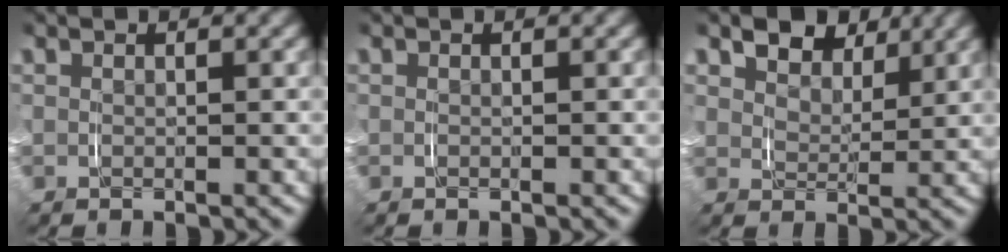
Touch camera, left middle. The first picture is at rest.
{"total": 0.0}
{"total": 4.7, "force": [3.0, 2.8, 2.3], "torque": [-0.045, 0.001, 0.042]}